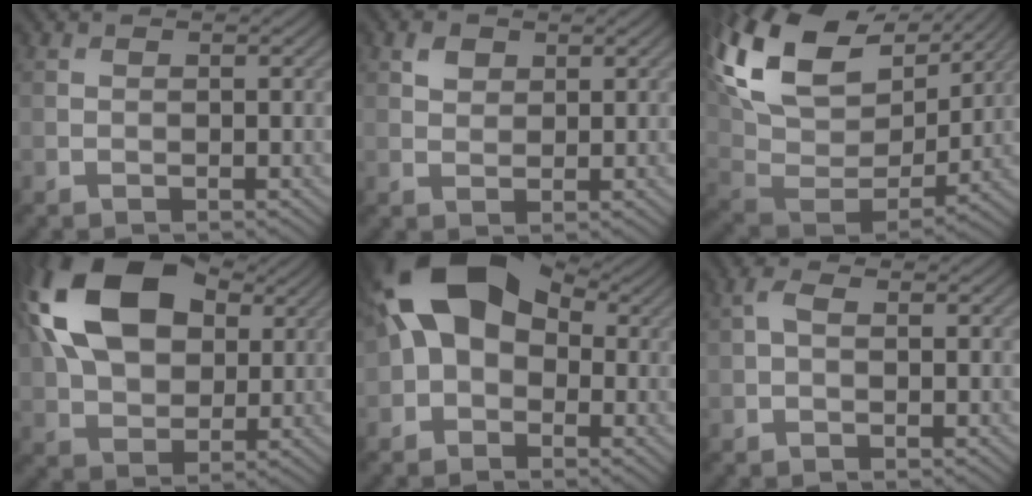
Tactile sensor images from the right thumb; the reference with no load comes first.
{"total": 1.9, "force": [1.1, 1.3, 0.8], "torque": [-0.018, 0.002, 0.019]}
{"total": 19.1, "force": [10.0, 11.1, 11.9], "torque": [-0.277, 0.039, 0.186]}
{"total": 17.8, "force": [6.0, 11.4, 12.3], "torque": [-0.259, 0.037, 0.098]}
{"total": 14.1, "force": [2.4, 9.4, 10.3], "torque": [-0.184, 0.018, 0.023]}
{"total": 1.8, "force": [0.4, 1.0, 1.4], "torque": [-0.032, 0.007, 0.001]}